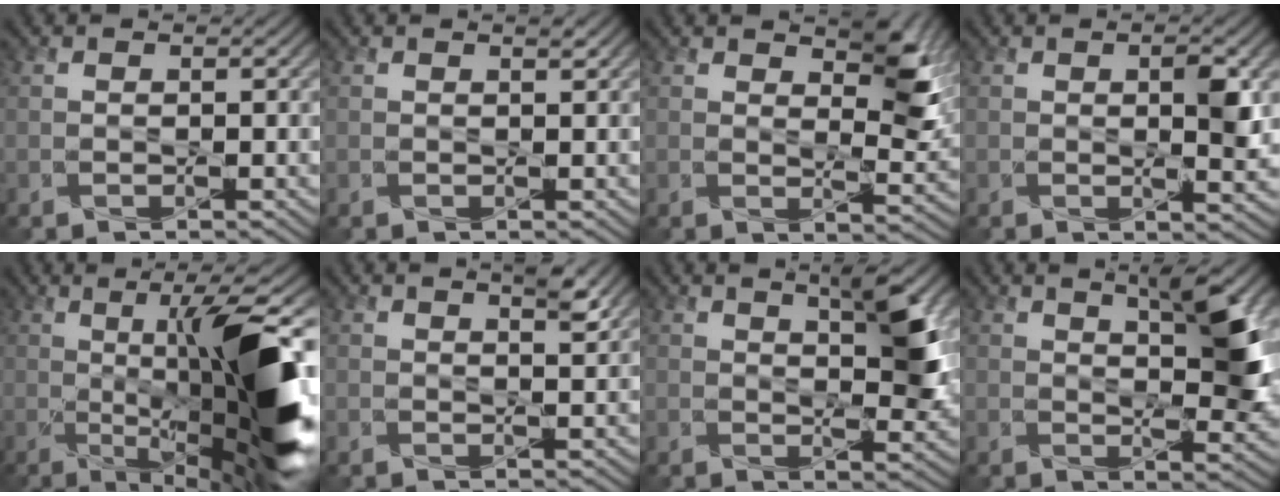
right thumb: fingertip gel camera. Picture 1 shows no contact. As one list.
[{"total": 0.6, "force": [0.4, 0.0, 0.4], "torque": [-0.006, 0.000, 0.007]}, {"total": 6.9, "force": [3.7, 2.7, 5.1], "torque": [-0.073, -0.010, 0.060]}, {"total": 3.4, "force": [0.7, 0.9, 3.2], "torque": [-0.058, -0.005, 0.015]}, {"total": 15.1, "force": [-0.8, 3.1, 14.7], "torque": [-0.217, 0.005, -0.003]}, {"total": 2.6, "force": [1.7, 0.5, 1.9], "torque": [-0.030, -0.002, 0.028]}, {"total": 6.4, "force": [2.6, 1.7, 5.6], "torque": [-0.088, -0.002, 0.046]}, {"total": 7.5, "force": [2.8, 2.1, 6.6], "torque": [-0.103, -0.002, 0.051]}]